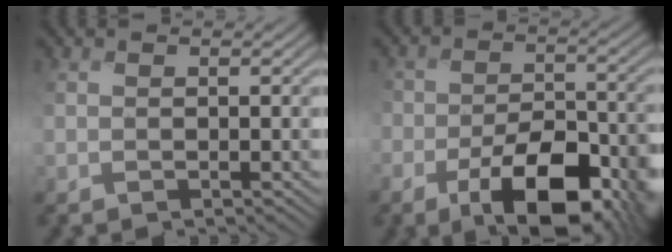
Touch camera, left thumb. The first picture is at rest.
{"total": 13.2, "force": [-7.2, 6.4, 9.1], "torque": [-0.156, -0.019, -0.108]}